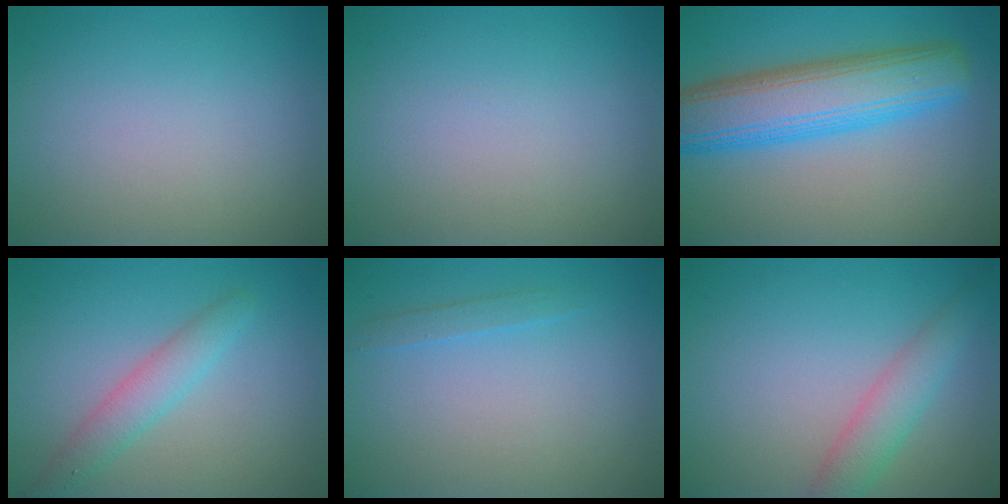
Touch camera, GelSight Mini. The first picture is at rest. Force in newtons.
{"total": 0.0}
{"total": 8.9, "press": 8.9, "slide": 0.3}
{"total": 2.8, "press": 2.8, "slide": 0.0}
{"total": 1.0, "press": 1.0, "slide": 0.1}
{"total": 3.1, "press": 3.1, "slide": 0.1}